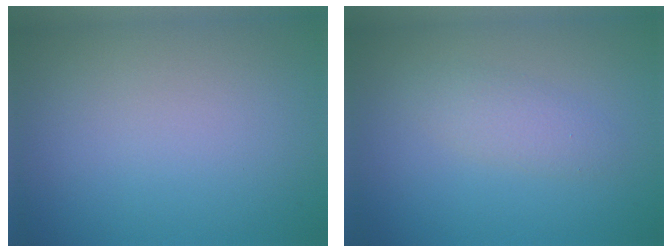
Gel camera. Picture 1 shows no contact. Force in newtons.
{"total": 1.9, "press": 1.9, "slide": 0.1}